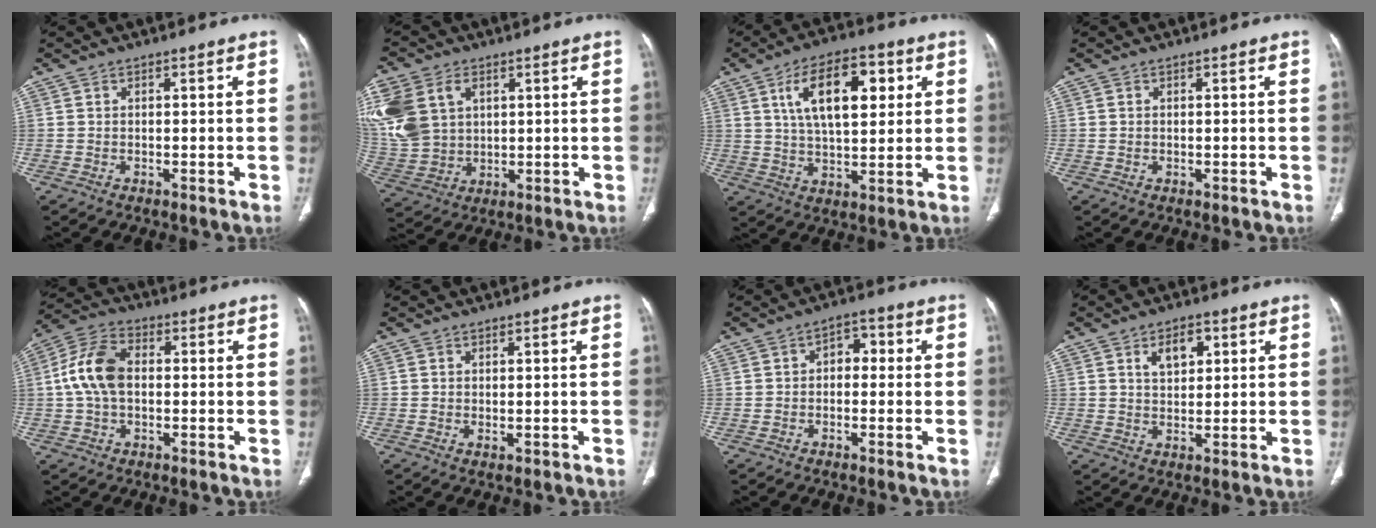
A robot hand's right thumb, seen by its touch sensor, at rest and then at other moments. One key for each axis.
{"total": 17.1, "fx": 5.4, "fy": 12.6, "fz": 10.2, "tx": -0.242, "ty": 0.001, "tz": 0.119}
{"total": 14.5, "fx": 4.8, "fy": 7.0, "fz": 11.8, "tx": -0.173, "ty": -0.004, "tz": 0.082}
{"total": 0.0}
{"total": 10.3, "fx": 0.4, "fy": 6.6, "fz": 7.9, "tx": -0.159, "ty": 0.025, "tz": 0.001}
{"total": 0.7, "fx": 0.0, "fy": 0.4, "fz": 0.6, "tx": -0.012, "ty": -0.003, "tz": 0.001}
{"total": 4.3, "fx": 0.3, "fy": 3.0, "fz": 3.2, "tx": -0.023, "ty": 0.017, "tz": -0.006}
{"total": 5.6, "fx": 2.3, "fy": 3.4, "fz": 3.9, "tx": -0.046, "ty": -0.008, "tz": 0.038}